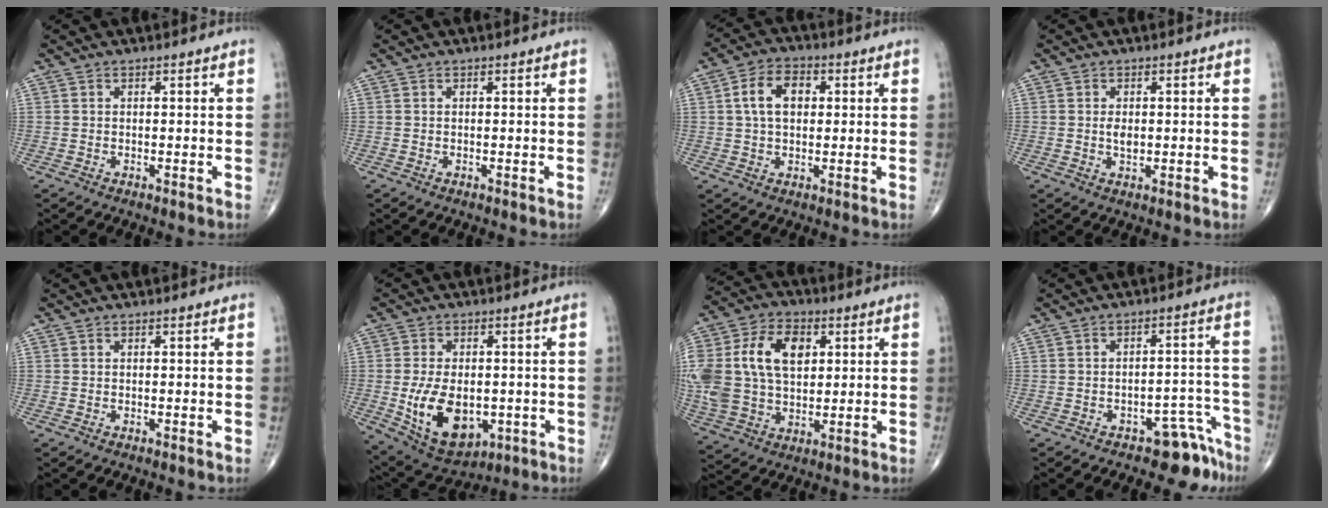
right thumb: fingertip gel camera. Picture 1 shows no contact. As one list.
[{"total": 0.0}, {"total": 8.1, "force": [1.5, 5.3, 5.9], "torque": [-0.093, 0.013, 0.023]}, {"total": 2.3, "force": [0.1, 1.3, 1.9], "torque": [-0.034, -0.003, 0.001]}, {"total": 0.0}, {"total": 14.4, "force": [-2.7, 8.9, 11.0], "torque": [-0.167, -0.004, -0.021]}, {"total": 21.1, "force": [4.1, 14.2, 15.0], "torque": [-0.325, 0.012, 0.079]}, {"total": 6.7, "force": [-5.4, 3.3, 2.2], "torque": [0.006, 0.079, -0.073]}]